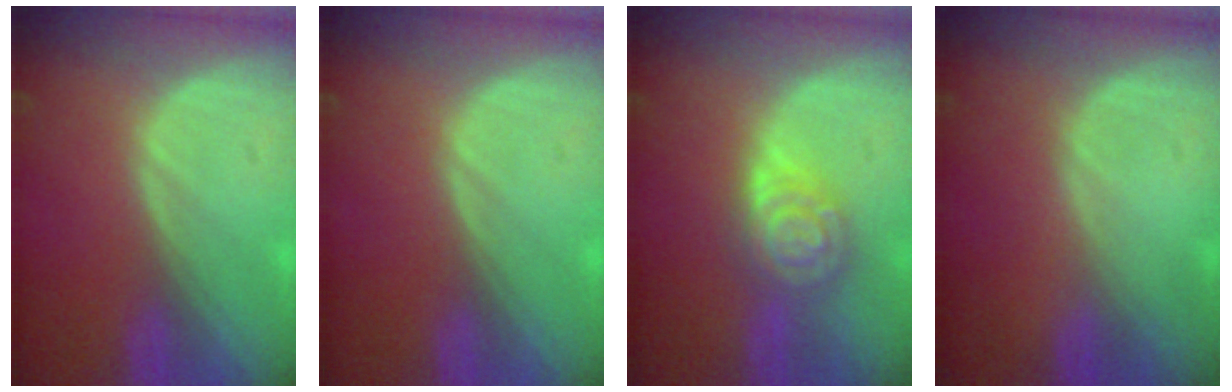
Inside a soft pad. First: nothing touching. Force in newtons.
{"total": 0.0}
{"total": 6.6, "press": 6.5, "slide": 0.5}
{"total": 0.0}